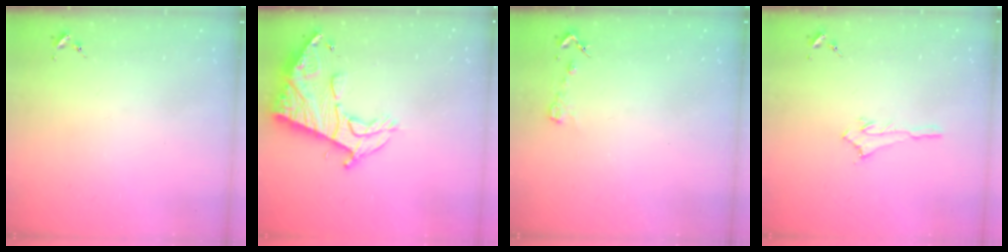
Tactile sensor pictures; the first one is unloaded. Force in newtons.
{"total": 16.7, "press": 16.6, "slide": 1.4}
{"total": 3.4, "press": 3.3, "slide": 0.3}
{"total": 2.7, "press": 2.7, "slide": 0.2}